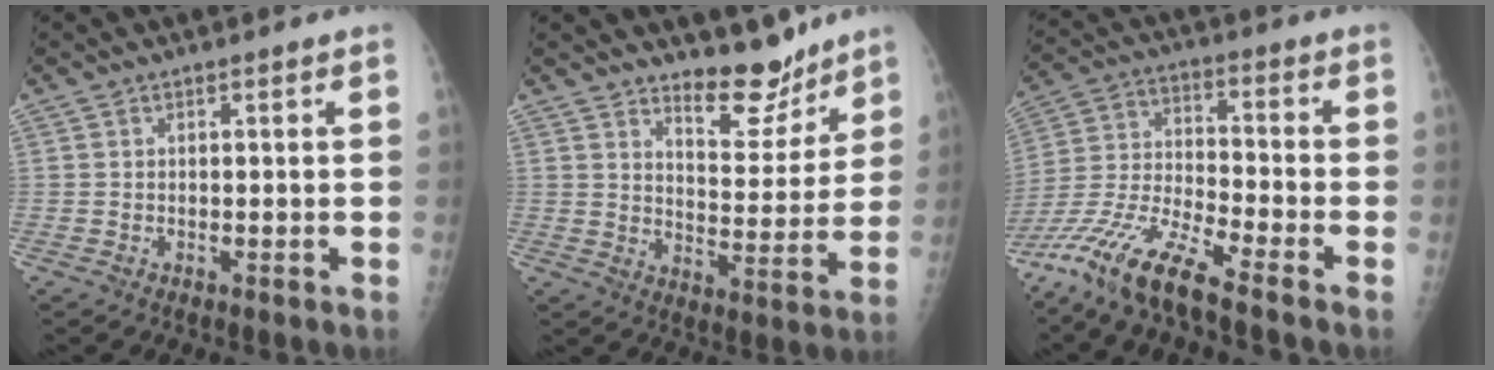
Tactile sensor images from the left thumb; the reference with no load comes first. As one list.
[{"total": 9.4, "force": [8.1, 3.4, 3.4], "torque": [-0.018, -0.070, 0.132]}, {"total": 14.0, "force": [-10.7, 1.4, 8.9], "torque": [-0.200, 0.032, -0.211]}]